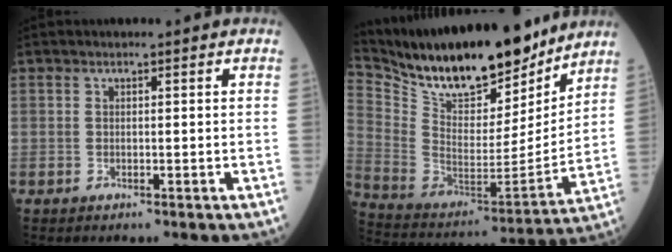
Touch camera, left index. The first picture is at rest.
{"total": 23.7, "force": [20.3, 5.8, 10.7], "torque": [-0.203, -0.015, 0.339]}